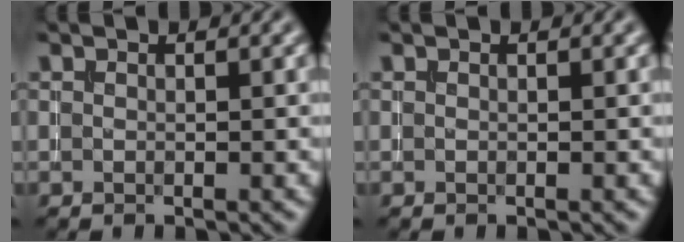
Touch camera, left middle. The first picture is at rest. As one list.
[{"total": 0.0}]